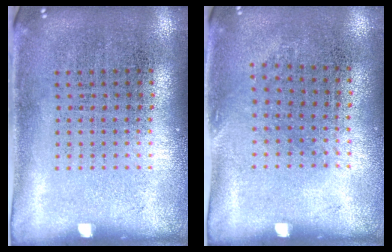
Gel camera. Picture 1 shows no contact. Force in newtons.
{"total": 0.7, "press": 0.6, "slide": 0.5}